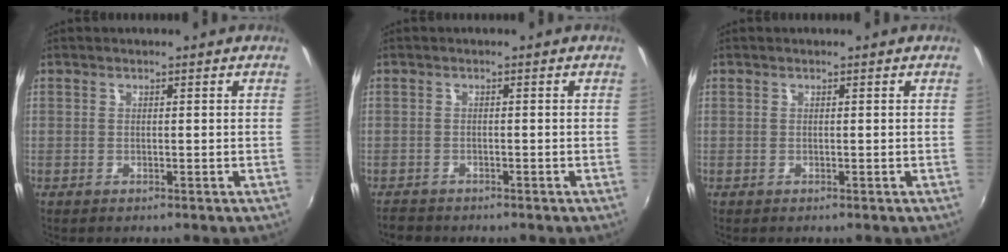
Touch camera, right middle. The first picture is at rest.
{"total": 2.5, "force": [-2.3, 1.0, 0.5], "torque": [-0.019, -0.009, -0.043]}
{"total": 0.0}